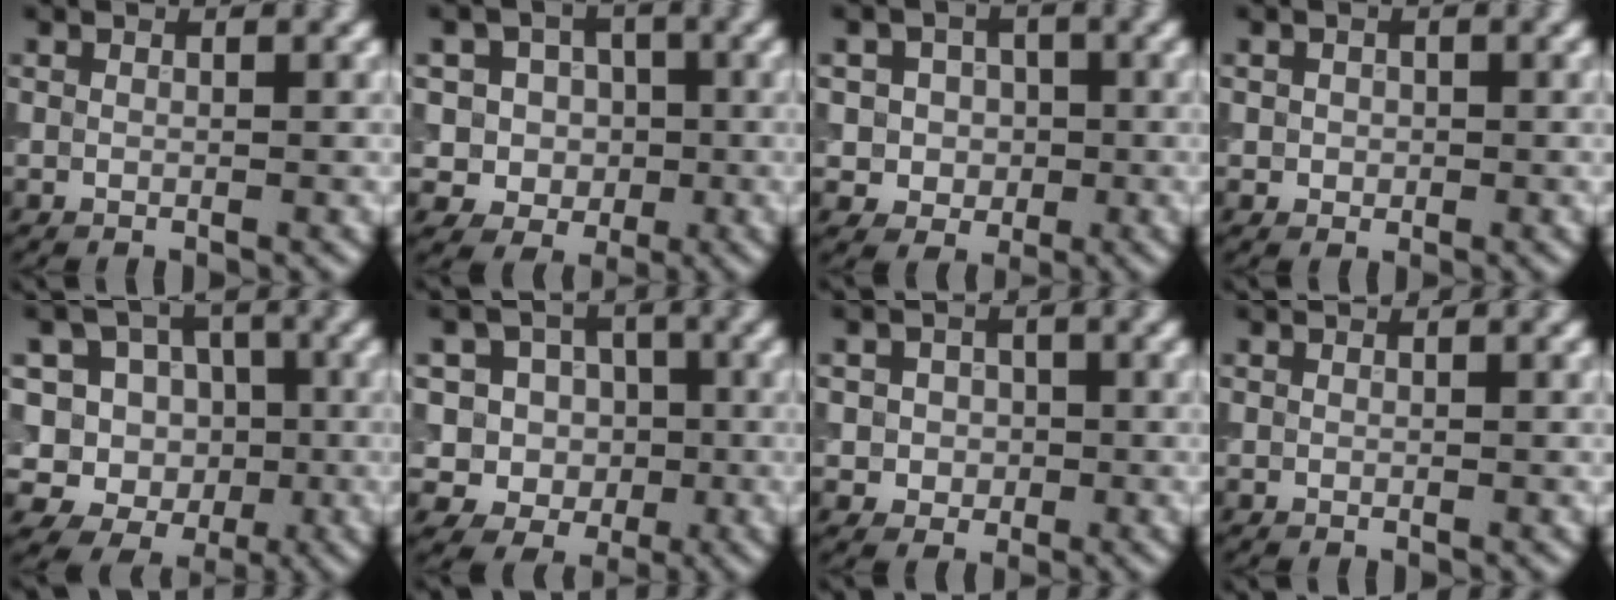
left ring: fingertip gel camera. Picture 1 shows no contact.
{"total": 5.7, "force": [0.9, 5.3, 1.9], "torque": [-0.019, 0.016, 0.001]}
{"total": 4.0, "force": [0.3, 3.7, 1.4], "torque": [-0.006, 0.009, -0.006]}
{"total": 1.1, "force": [0.0, 1.0, 0.3], "torque": [0.002, -0.004, 0.000]}
{"total": 11.7, "force": [0.2, 11.0, 3.8], "torque": [-0.107, 0.054, -0.020]}
{"total": 7.8, "force": [1.4, 7.3, 2.5], "torque": [-0.045, 0.025, 0.003]}
{"total": 2.8, "force": [0.0, 2.6, 1.0], "torque": [0.001, 0.004, -0.012]}
{"total": 0.0}